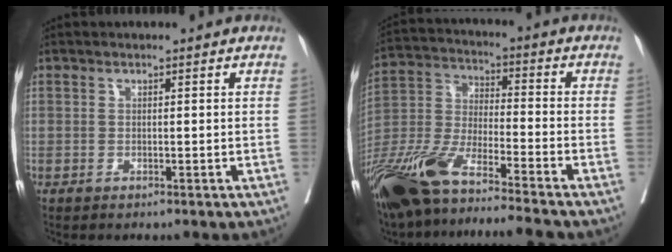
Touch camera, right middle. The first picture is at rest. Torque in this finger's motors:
{"motor_torque": [1.09, -1.05, 0.57, 0.21]}